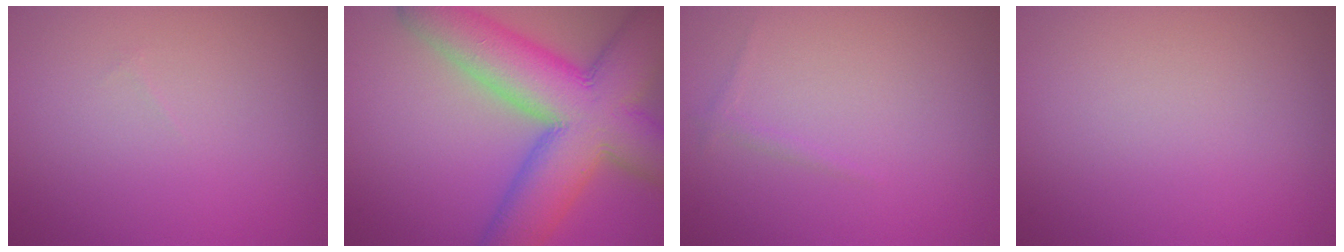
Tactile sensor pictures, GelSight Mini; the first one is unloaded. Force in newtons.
{"total": 13.6, "press": 13.6, "slide": 0.3}
{"total": 0.6, "press": 0.6, "slide": 0.0}
{"total": 0.0}